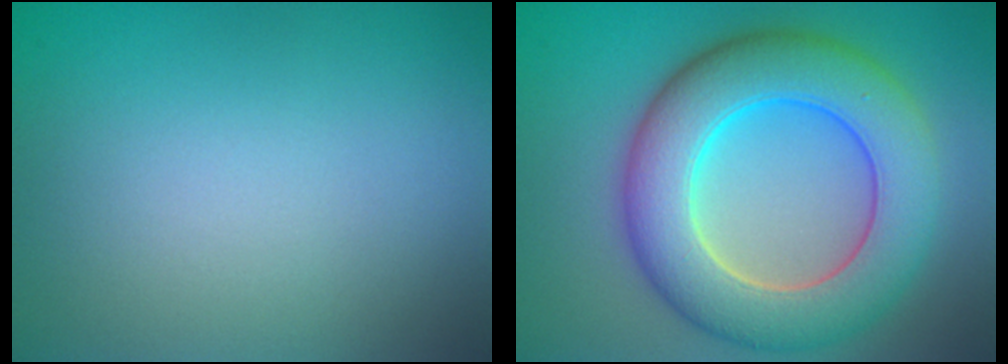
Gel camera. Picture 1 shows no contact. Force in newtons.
{"total": 9.8, "press": 9.8, "slide": 0.6}